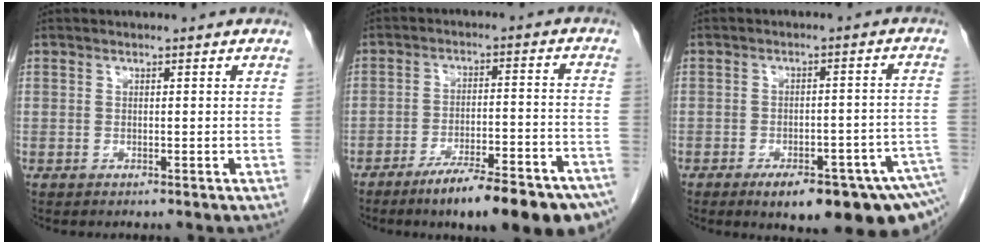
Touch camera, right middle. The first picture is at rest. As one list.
[{"total": 18.5, "force": [-14.3, 2.8, 11.4], "torque": [-0.098, 0.020, -0.205]}, {"total": 16.0, "force": [-10.6, 4.2, 11.2], "torque": [-0.084, 0.024, -0.133]}]